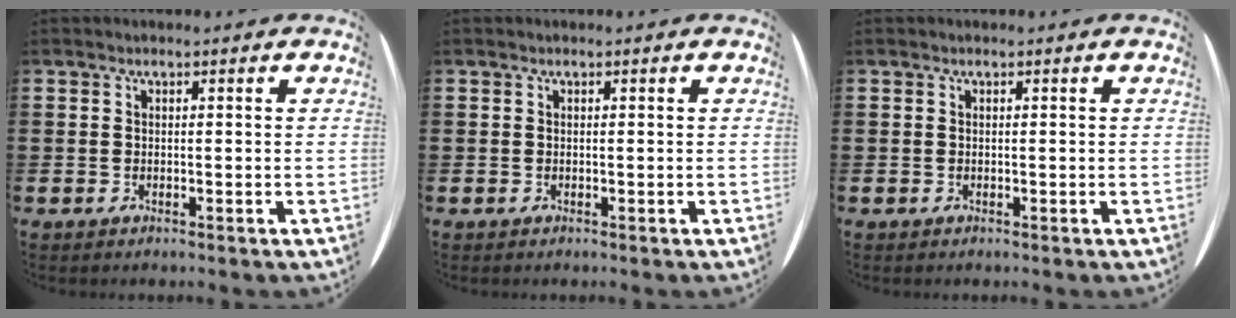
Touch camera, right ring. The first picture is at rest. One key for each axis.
{"total": 0.0}
{"total": 0.0}